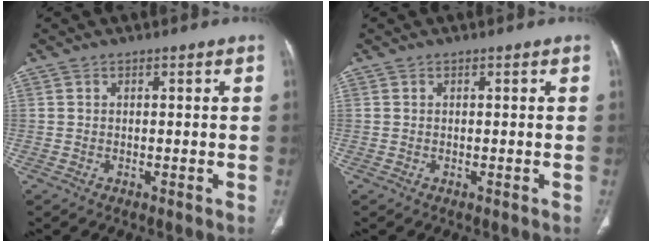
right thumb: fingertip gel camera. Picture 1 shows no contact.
{"total": 0.0}